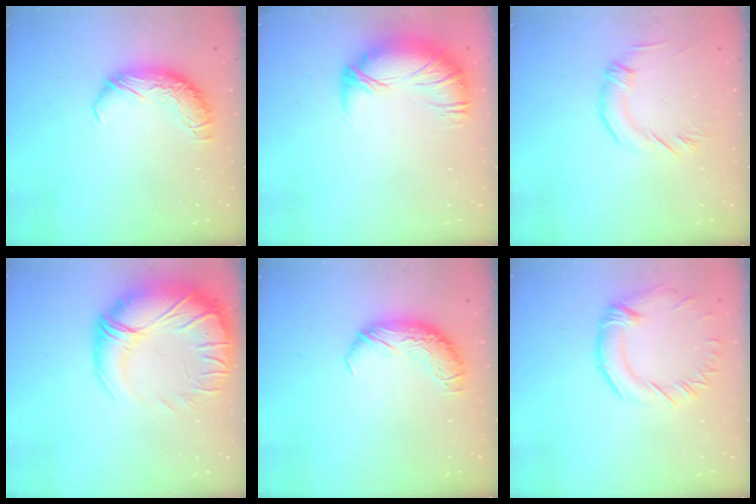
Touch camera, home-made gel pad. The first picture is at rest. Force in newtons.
{"total": 3.1, "press": 2.1, "slide": 2.3}
{"total": 2.5, "press": 2.1, "slide": 1.4}
{"total": 10.0, "press": 9.0, "slide": 4.5}
{"total": 0.0}
{"total": 1.3, "press": 0.4, "slide": 1.3}